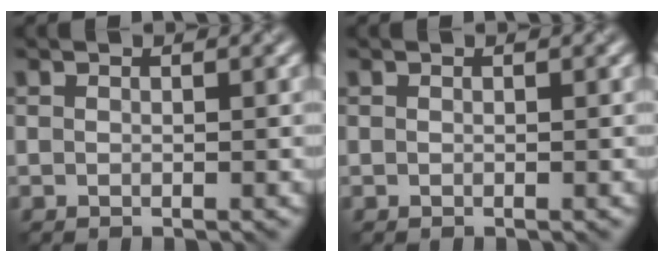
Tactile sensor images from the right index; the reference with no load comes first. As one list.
[{"total": 0.0}]